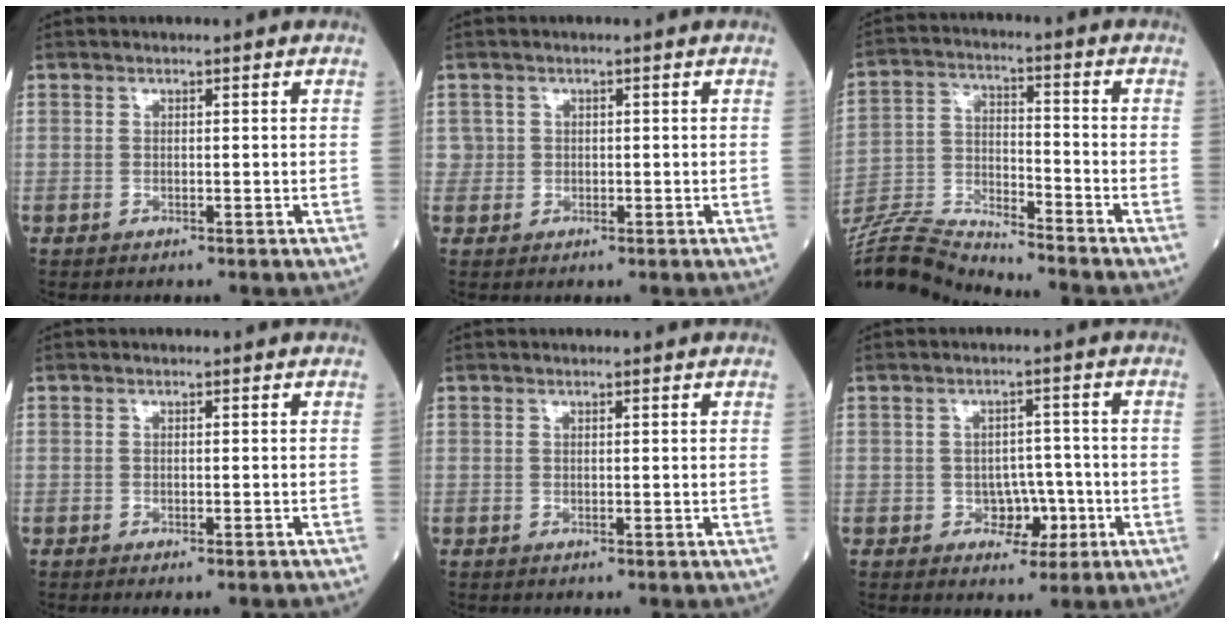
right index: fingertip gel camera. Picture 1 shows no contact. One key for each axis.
{"total": 1.2, "fx": 0.1, "fy": 1.1, "fz": -0.1, "tx": 0.013, "ty": 0.005, "tz": -0.002}
{"total": 12.1, "fx": -12.1, "fy": -0.5, "fz": 1.3, "tx": -0.034, "ty": 0.021, "tz": -0.231}
{"total": 2.8, "fx": -2.5, "fy": 0.1, "fz": 1.3, "tx": -0.011, "ty": -0.003, "tz": -0.034}
{"total": 0.0}
{"total": 4.1, "fx": -1.6, "fy": 2.8, "fz": 2.6, "tx": -0.028, "ty": 0.011, "tz": -0.019}